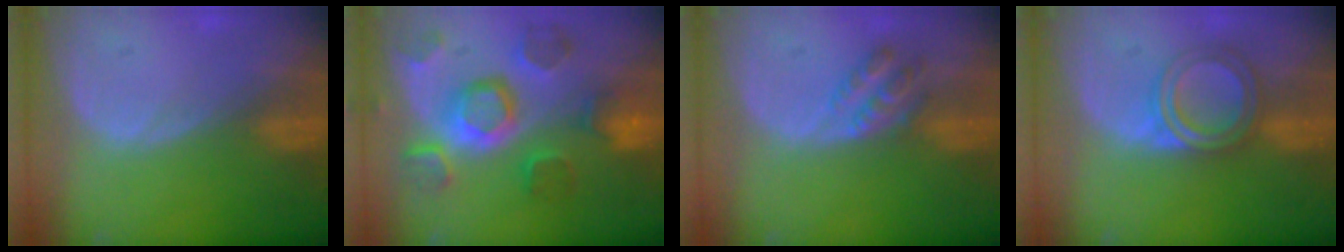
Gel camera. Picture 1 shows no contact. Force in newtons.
{"total": 11.3, "press": 10.0, "slide": 5.4}
{"total": 4.6, "press": 3.8, "slide": 2.5}
{"total": 5.3, "press": 5.3, "slide": 0.1}